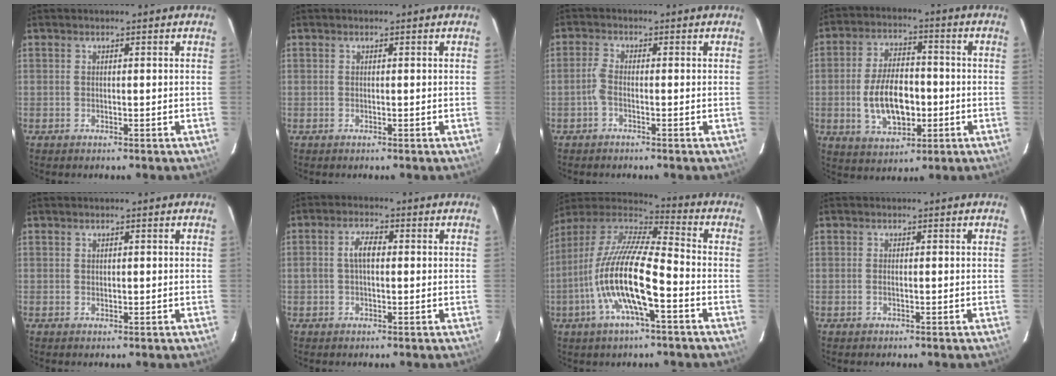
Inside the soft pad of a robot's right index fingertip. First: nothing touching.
{"total": 0.0}
{"total": 2.0, "force": [-1.0, 0.6, 1.6], "torque": [-0.045, 0.005, -0.024]}
{"total": 12.3, "force": [-2.4, 6.6, 10.0], "torque": [-0.198, 0.007, -0.030]}
{"total": 0.5, "force": [0.2, 0.5, 0.2], "torque": [-0.002, 0.003, 0.004]}
{"total": 3.8, "force": [0.2, 2.0, 3.2], "torque": [-0.063, 0.010, 0.004]}
{"total": 18.2, "force": [-6.0, 4.3, 16.6], "torque": [-0.314, -0.018, -0.122]}
{"total": 0.8, "force": [-0.2, 0.4, 0.7], "torque": [-0.015, 0.000, -0.005]}